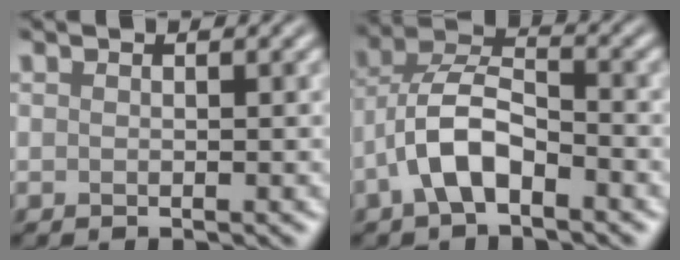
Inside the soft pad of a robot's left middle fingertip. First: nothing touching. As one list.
[{"total": 5.7, "force": [-2.7, 2.5, 4.3], "torque": [-0.081, 0.015, -0.055]}]